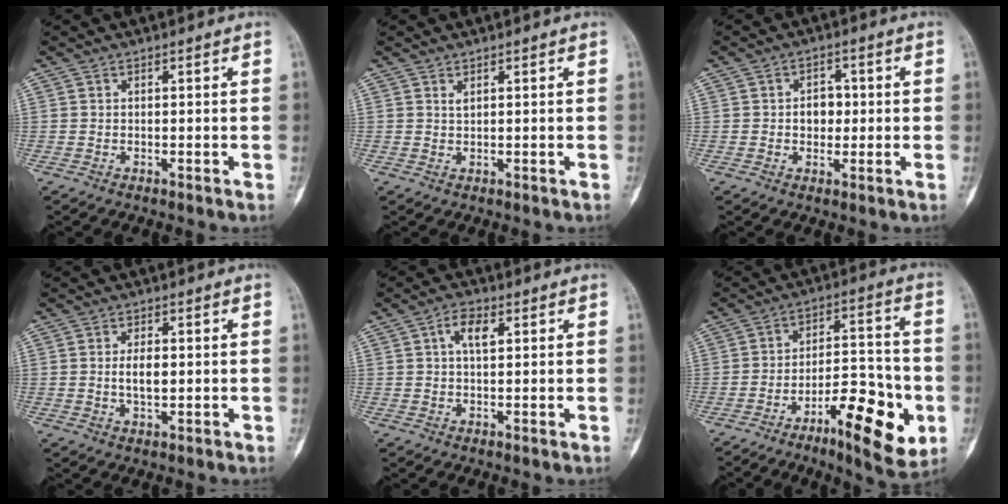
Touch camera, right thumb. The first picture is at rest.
{"total": 0.7, "force": [0.5, 0.4, 0.3], "torque": [-0.004, 0.000, 0.012]}
{"total": 4.1, "force": [0.0, 3.2, 2.5], "torque": [-0.016, 0.009, -0.002]}
{"total": 4.0, "force": [0.2, 2.1, 3.4], "torque": [-0.054, -0.003, 0.004]}
{"total": 4.3, "force": [1.4, 2.2, 3.4], "torque": [-0.057, 0.005, 0.022]}
{"total": 16.2, "force": [-6.5, 5.9, 13.6], "torque": [-0.181, 0.035, -0.095]}